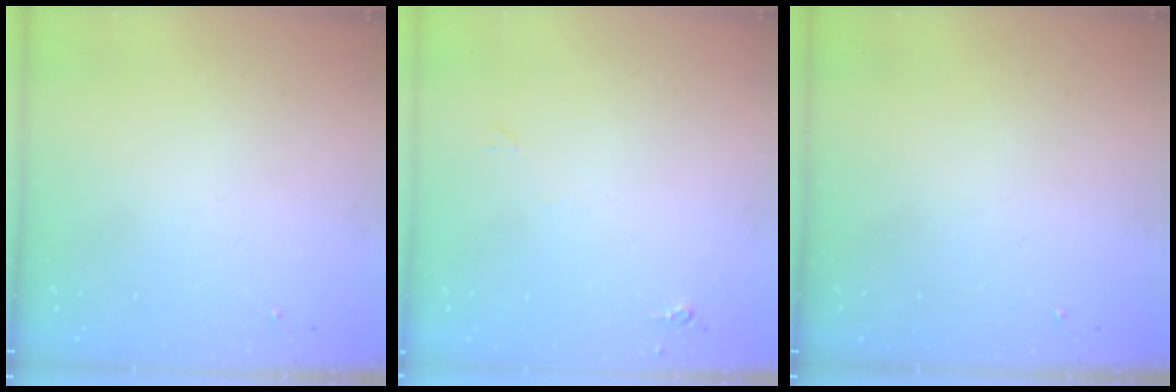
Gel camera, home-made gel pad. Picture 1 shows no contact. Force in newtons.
{"total": 4.1, "press": 4.0, "slide": 0.7}
{"total": 0.0}